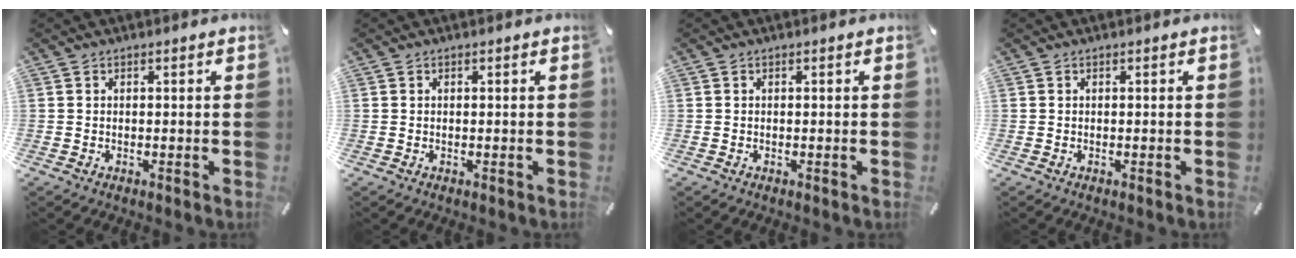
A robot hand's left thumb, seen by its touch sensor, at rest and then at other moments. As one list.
[{"total": 0.0}, {"total": 0.0}, {"total": 0.0}]